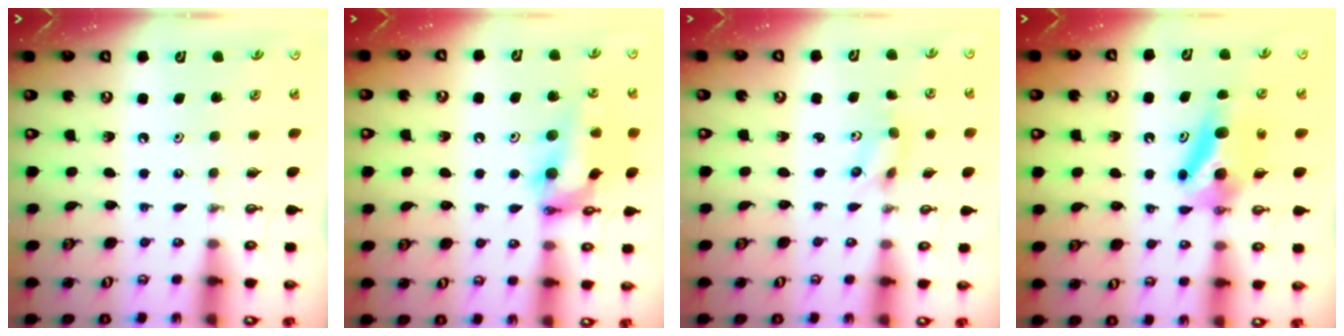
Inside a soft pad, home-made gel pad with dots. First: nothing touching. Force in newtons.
{"total": 15.6, "press": 15.5, "slide": 1.8}
{"total": 2.8, "press": 2.6, "slide": 1.1}
{"total": 8.3, "press": 5.9, "slide": 5.8}